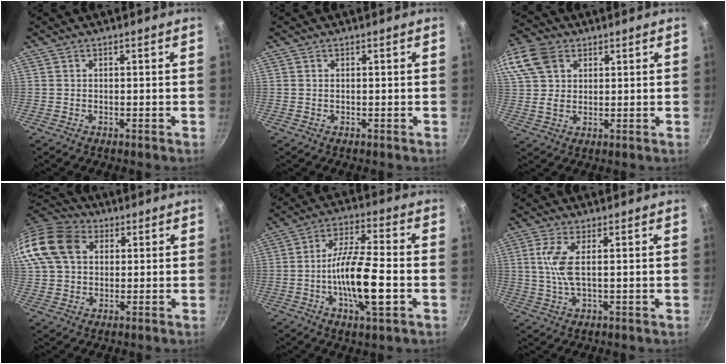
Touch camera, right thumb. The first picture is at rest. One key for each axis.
{"total": 0.0}
{"total": 15.3, "fx": 6.8, "fy": 10.9, "fz": 8.3, "tx": -0.194, "ty": 0.021, "tz": 0.129}
{"total": 16.5, "fx": 4.5, "fy": 12.5, "fz": 9.7, "tx": -0.201, "ty": 0.025, "tz": 0.070}
{"total": 13.4, "fx": -3.2, "fy": 3.5, "fz": 12.5, "tx": -0.224, "ty": 0.021, "tz": -0.067}
{"total": 5.9, "fx": 1.2, "fy": 1.6, "fz": 5.5, "tx": -0.125, "ty": 0.000, "tz": 0.026}